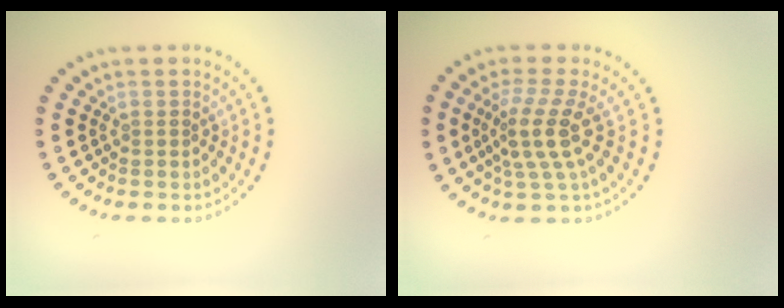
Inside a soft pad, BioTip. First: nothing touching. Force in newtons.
{"total": 3.7, "press": 2.9, "slide": 2.3}